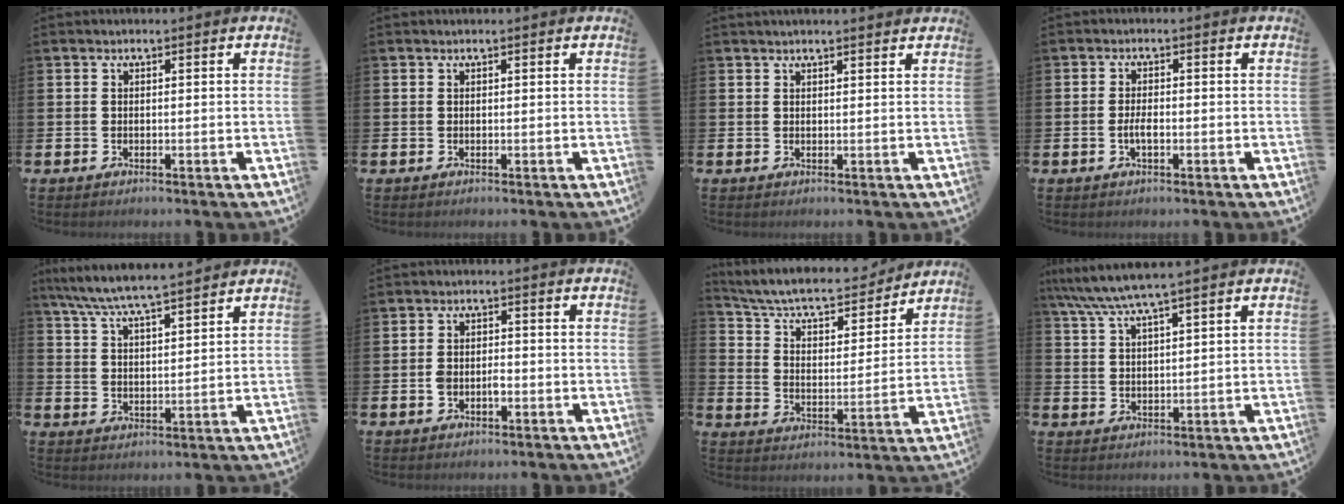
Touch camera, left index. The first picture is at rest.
{"total": 0.0}
{"total": 1.4, "force": [1.3, 0.0, 0.2], "torque": [0.005, -0.005, 0.022]}
{"total": 2.0, "force": [-0.5, 0.7, 1.7], "torque": [-0.028, -0.001, -0.012]}
{"total": 7.0, "force": [6.6, 0.2, 2.1], "torque": [-0.068, -0.031, 0.119]}
{"total": 2.4, "force": [-0.7, 1.5, 1.7], "torque": [-0.020, -0.001, -0.017]}
{"total": 7.1, "force": [6.4, 1.8, 2.4], "torque": [-0.083, -0.046, 0.106]}
{"total": 5.7, "force": [4.9, 0.0, 2.8], "torque": [-0.073, -0.016, 0.088]}